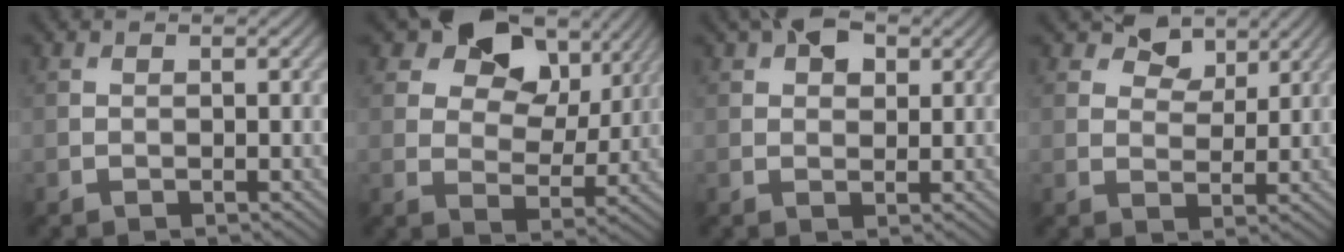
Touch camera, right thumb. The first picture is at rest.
{"total": 11.8, "force": [6.6, 7.4, 6.4], "torque": [-0.099, 0.001, 0.093]}
{"total": 4.1, "force": [2.1, 2.4, 2.6], "torque": [-0.043, 0.007, 0.030]}
{"total": 4.9, "force": [3.3, 2.9, 2.2], "torque": [-0.036, -0.001, 0.056]}